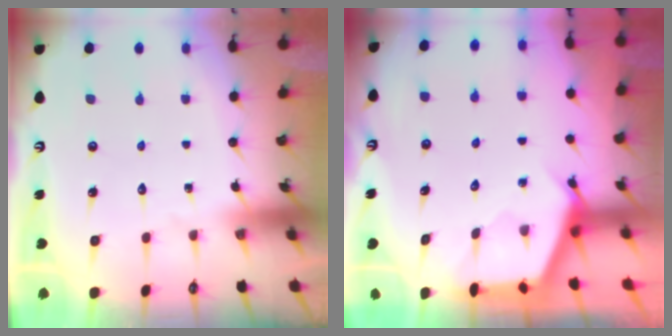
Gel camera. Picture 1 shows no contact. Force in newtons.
{"total": 2.6, "press": 2.6, "slide": 0.3}